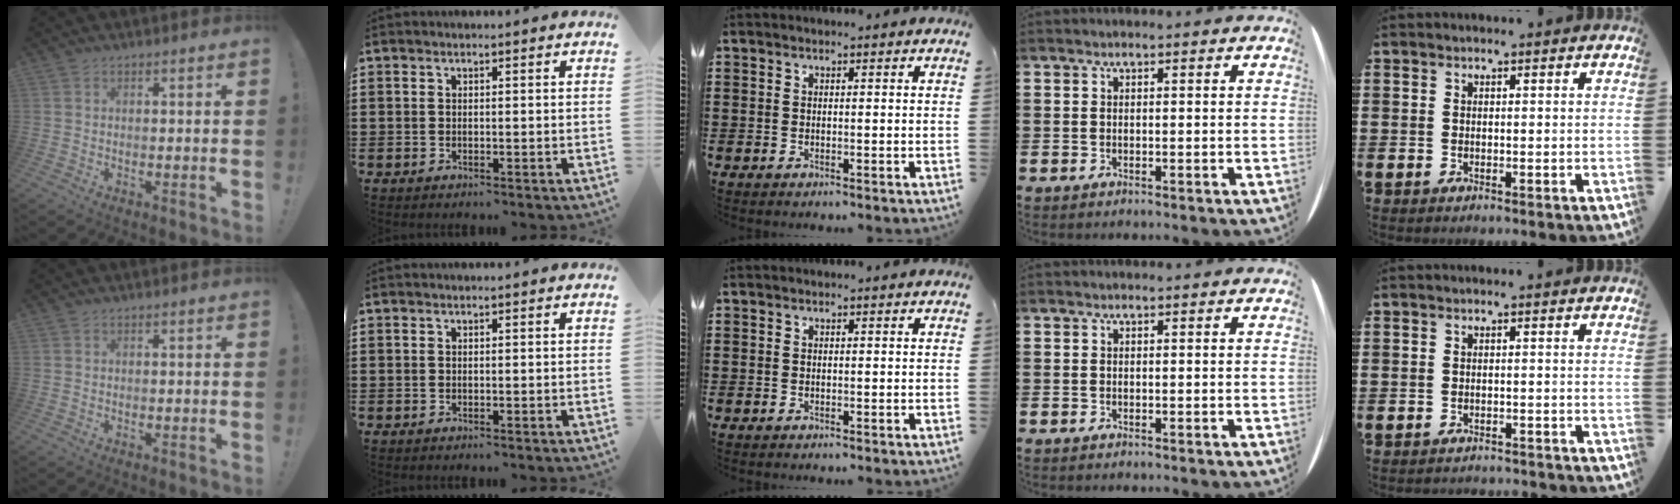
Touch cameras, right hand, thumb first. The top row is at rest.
{"little": {"total": 1.0, "force": [-1.0, 0.0, -0.1], "torque": [-0.002, 0.001, -0.022]}}